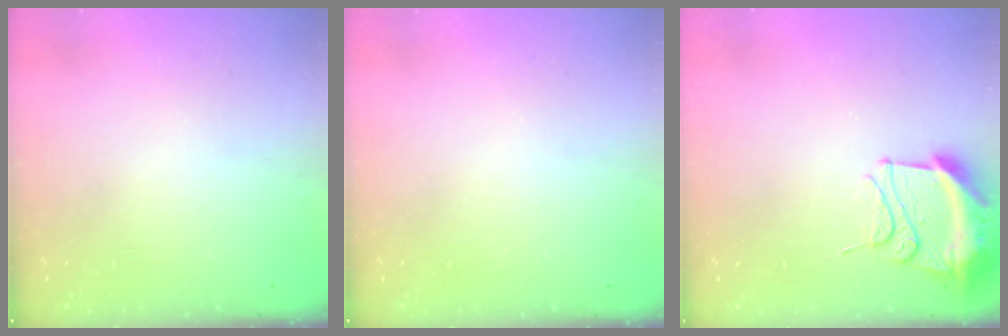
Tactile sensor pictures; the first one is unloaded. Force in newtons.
{"total": 0.0}
{"total": 12.3, "press": 11.9, "slide": 2.9}